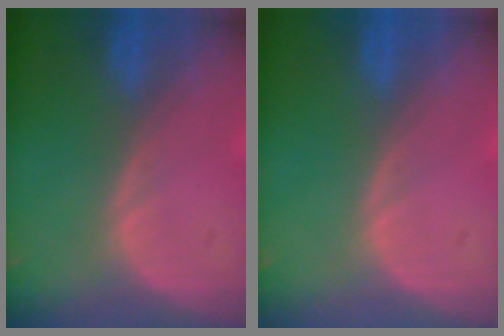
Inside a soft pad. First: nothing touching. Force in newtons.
{"total": 0.0}